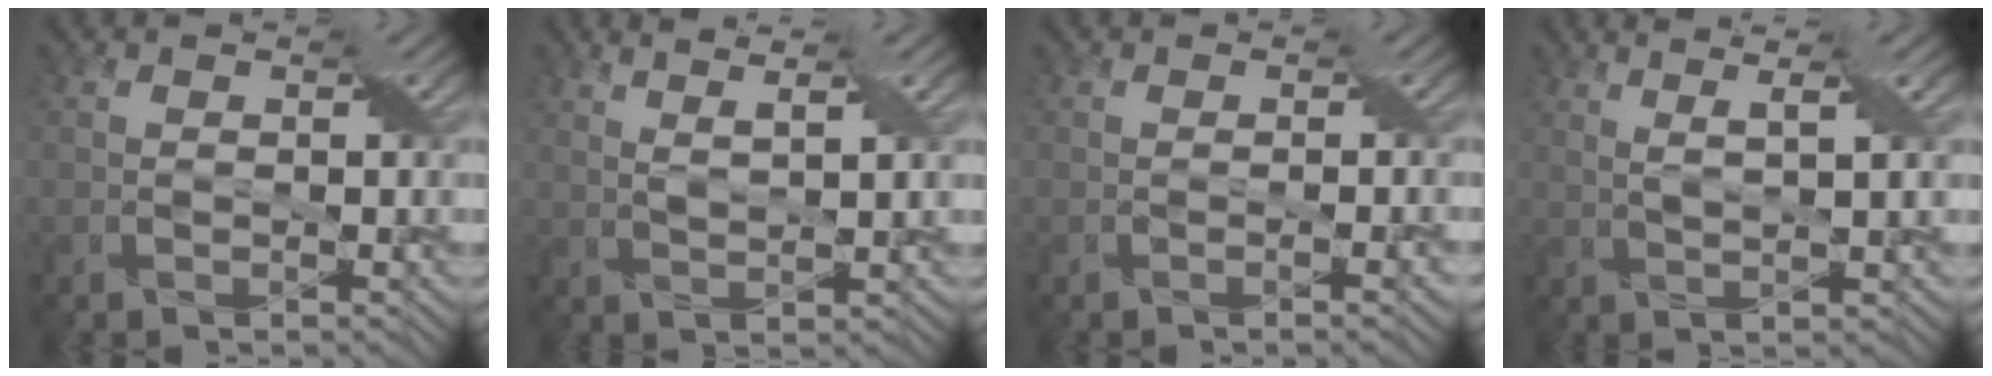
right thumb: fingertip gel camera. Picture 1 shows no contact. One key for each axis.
{"total": 4.3, "fx": 2.7, "fy": 0.6, "fz": 3.3, "tx": -0.050, "ty": 0.005, "tz": 0.044}
{"total": 1.4, "fx": -0.3, "fy": 0.1, "fz": 1.4, "tx": -0.021, "ty": 0.003, "tz": -0.006}
{"total": 5.2, "fx": 2.9, "fy": 0.7, "fz": 4.3, "tx": -0.070, "ty": 0.013, "tz": 0.039}